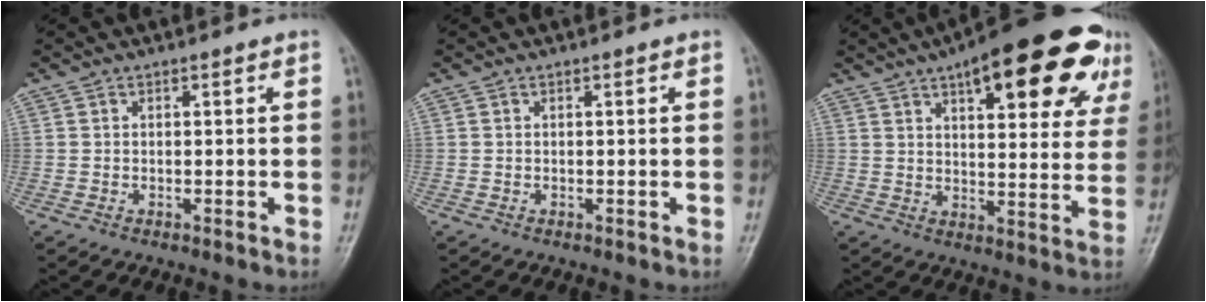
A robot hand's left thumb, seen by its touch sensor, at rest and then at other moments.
{"total": 0.0}
{"total": 23.0, "force": [12.4, 8.4, 17.5], "torque": [-0.205, -0.013, 0.165]}